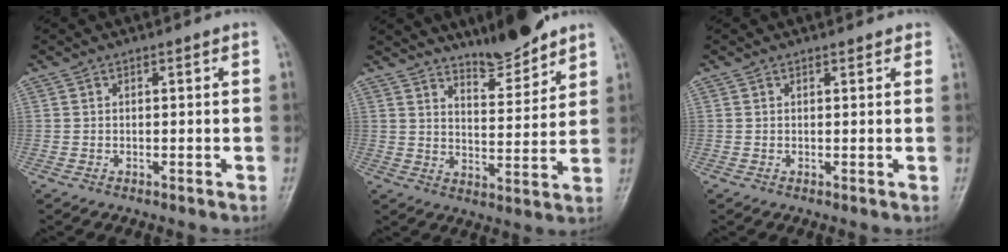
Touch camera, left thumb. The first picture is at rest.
{"total": 9.2, "force": [7.9, 1.9, 4.1], "torque": [-0.045, -0.062, 0.134]}
{"total": 1.2, "force": [1.0, 0.5, 0.5], "torque": [0.000, -0.002, 0.009]}